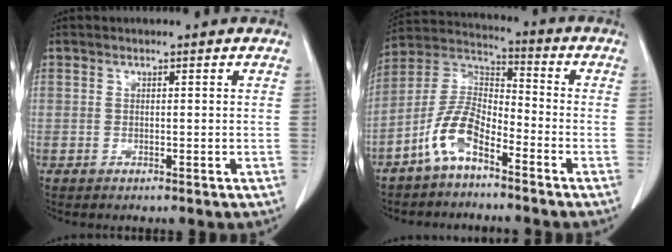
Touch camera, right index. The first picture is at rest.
{"total": 8.9, "force": [-5.3, 3.3, 6.2], "torque": [-0.143, 0.016, -0.110]}